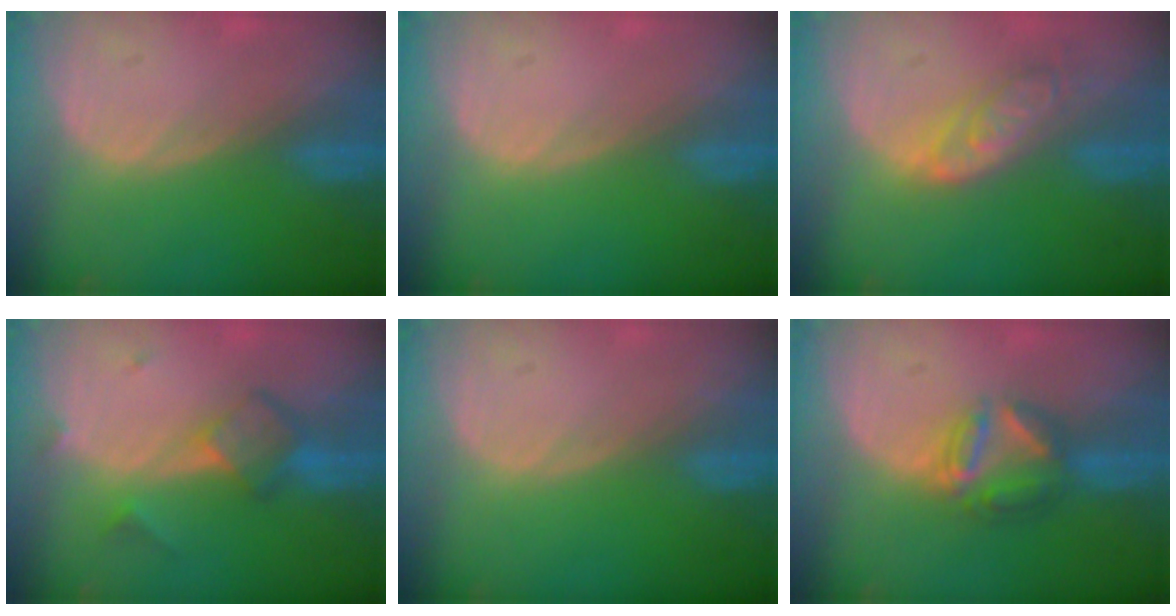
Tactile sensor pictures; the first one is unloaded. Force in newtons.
{"total": 0.0}
{"total": 6.2, "press": 5.6, "slide": 2.8}
{"total": 6.0, "press": 5.2, "slide": 3.0}
{"total": 0.0}
{"total": 6.2, "press": 5.5, "slide": 2.8}